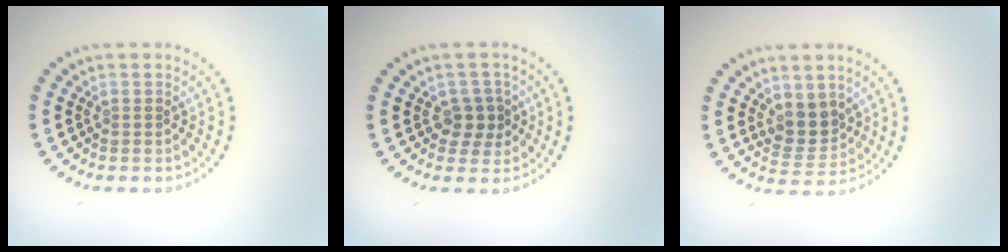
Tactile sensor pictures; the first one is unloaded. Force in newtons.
{"total": 2.2, "press": 2.0, "slide": 0.9}
{"total": 2.8, "press": 2.6, "slide": 1.2}